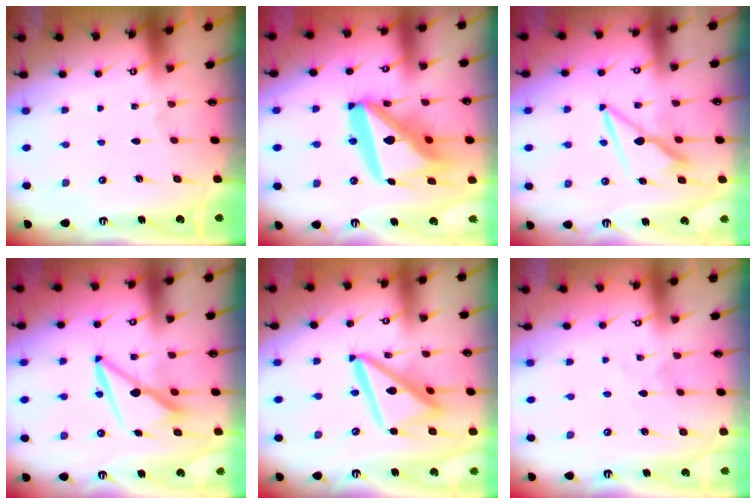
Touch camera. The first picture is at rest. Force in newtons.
{"total": 22.1, "press": 21.9, "slide": 2.7}
{"total": 7.8, "press": 7.8, "slide": 0.7}
{"total": 8.7, "press": 8.6, "slide": 1.5}
{"total": 15.1, "press": 15.0, "slide": 1.5}
{"total": 2.2, "press": 2.2, "slide": 0.3}